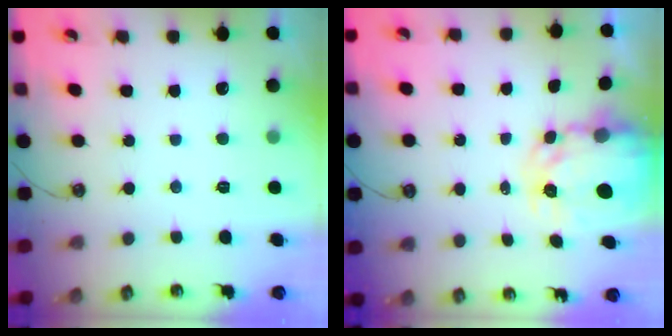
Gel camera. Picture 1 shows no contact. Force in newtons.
{"total": 5.5, "press": 5.5, "slide": 0.3}